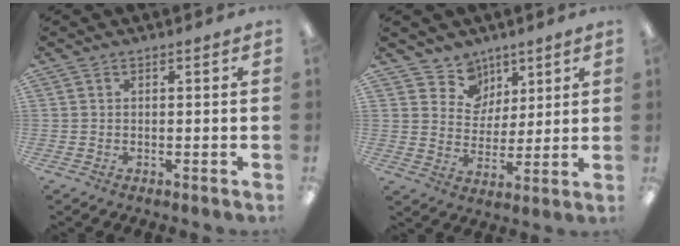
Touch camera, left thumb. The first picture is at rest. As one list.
[{"total": 9.1, "force": [6.1, 6.7, 0.1], "torque": [-0.006, -0.055, 0.117]}]